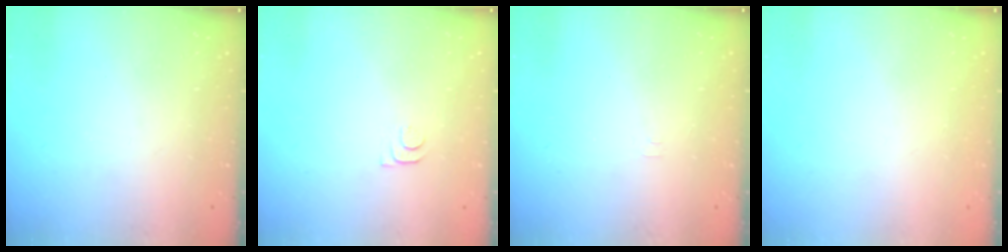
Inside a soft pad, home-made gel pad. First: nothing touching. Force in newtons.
{"total": 7.2, "press": 7.1, "slide": 0.8}
{"total": 3.4, "press": 3.3, "slide": 0.4}
{"total": 1.7, "press": 1.7, "slide": 0.1}